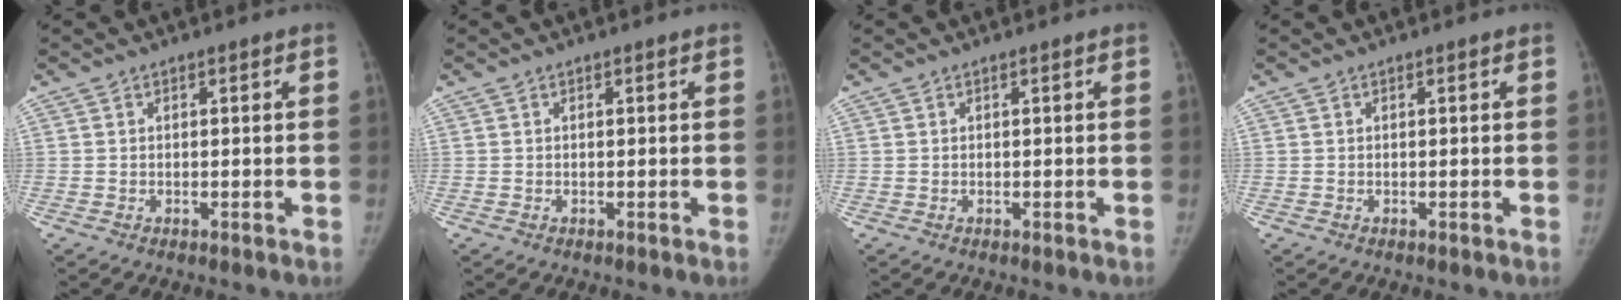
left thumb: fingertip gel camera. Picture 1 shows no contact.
{"total": 0.0}
{"total": 0.0}
{"total": 0.0}